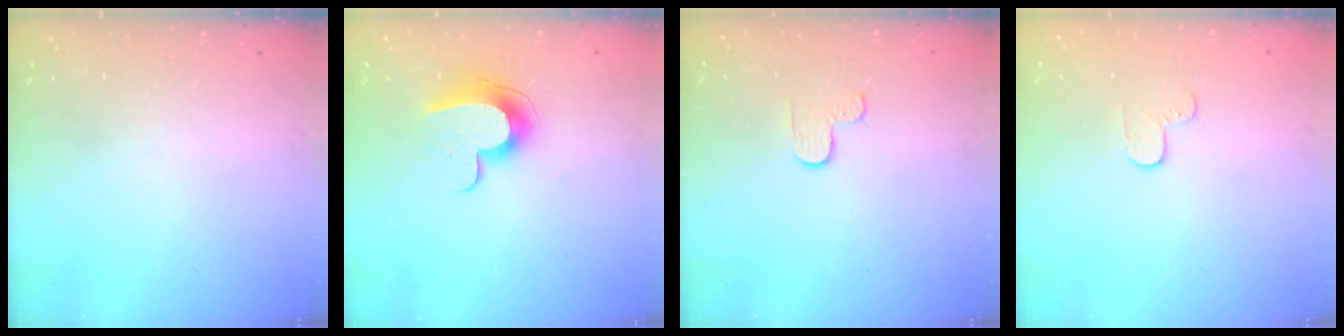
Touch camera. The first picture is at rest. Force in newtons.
{"total": 10.2, "press": 10.2, "slide": 0.1}
{"total": 3.0, "press": 3.0, "slide": 0.4}
{"total": 3.7, "press": 3.6, "slide": 0.3}